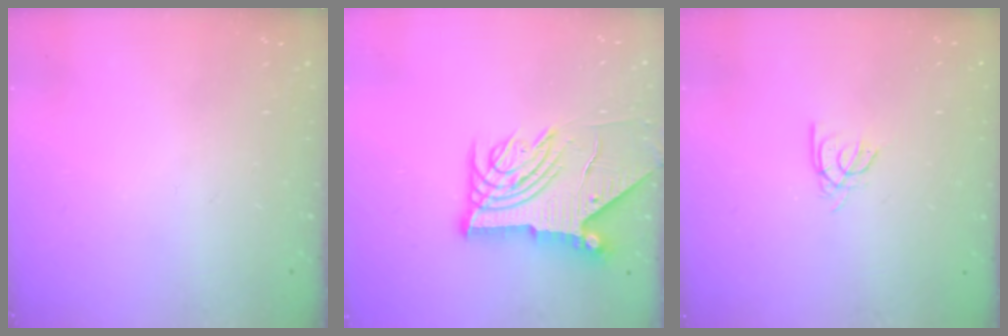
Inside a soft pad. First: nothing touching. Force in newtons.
{"total": 12.2, "press": 12.1, "slide": 1.3}
{"total": 2.4, "press": 2.4, "slide": 0.4}